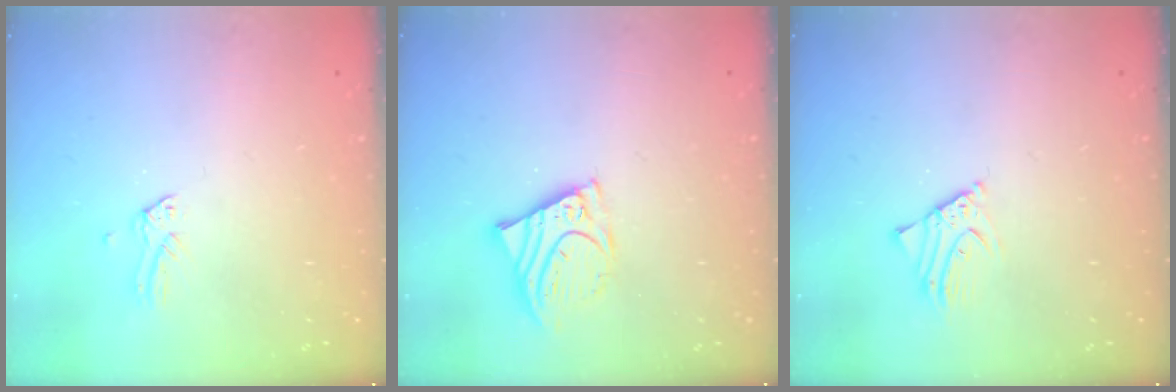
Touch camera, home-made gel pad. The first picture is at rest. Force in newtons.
{"total": 10.0, "press": 9.9, "slide": 1.2}
{"total": 3.0, "press": 3.0, "slide": 0.3}